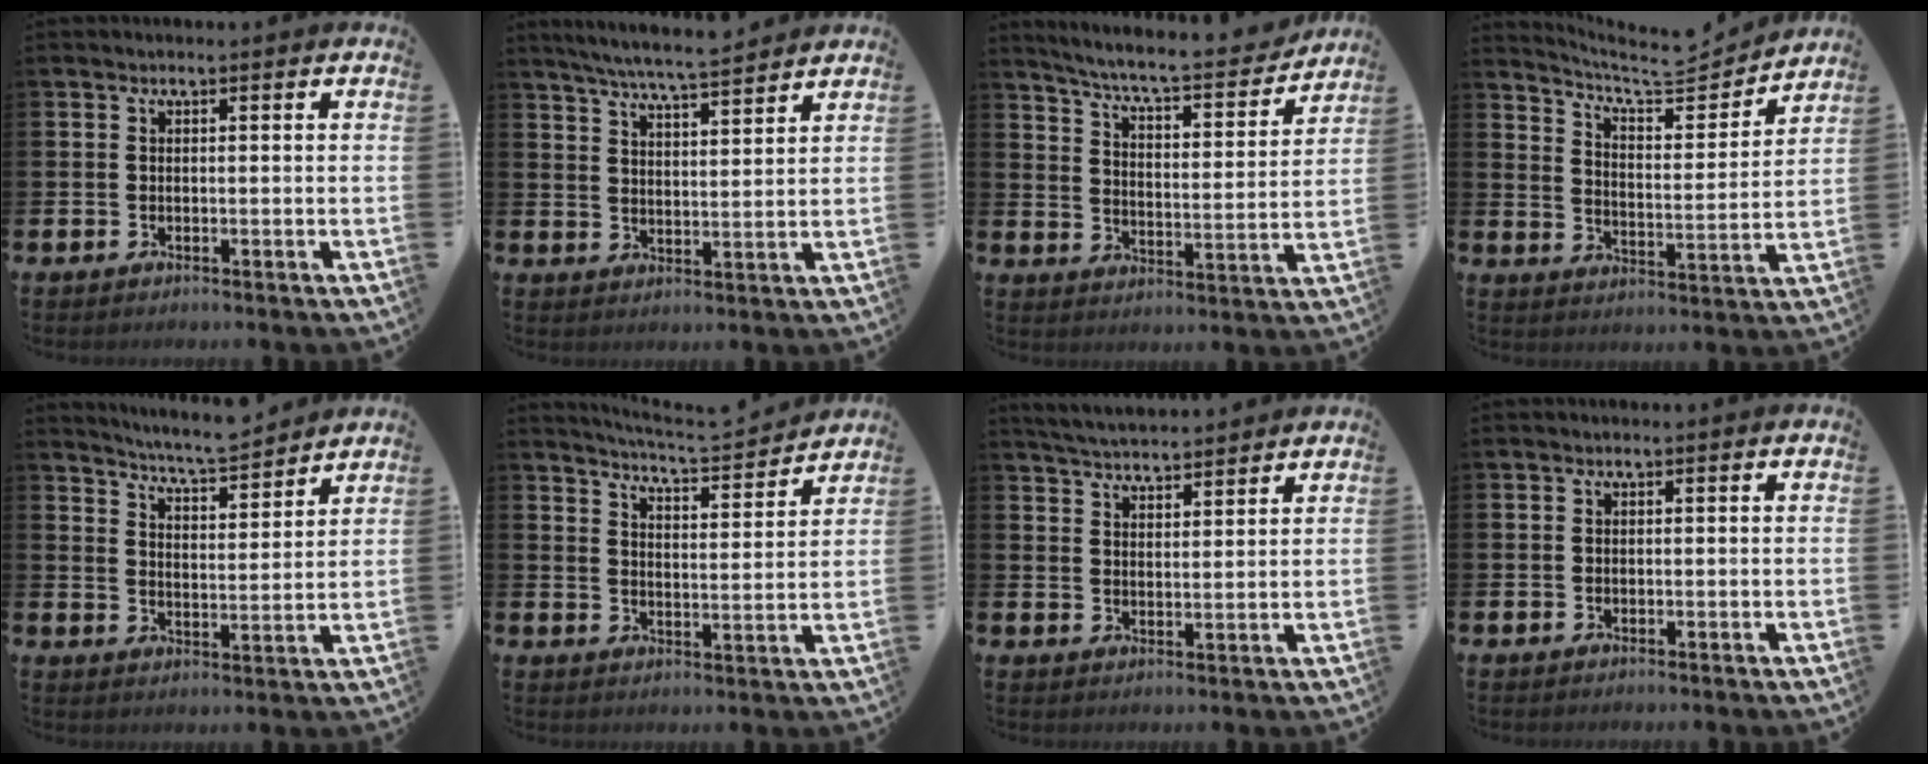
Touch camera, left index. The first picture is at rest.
{"total": 6.3, "force": [6.1, -0.1, 1.6], "torque": [-0.049, -0.035, 0.107]}
{"total": 7.3, "force": [6.8, 0.5, 2.6], "torque": [-0.073, -0.052, 0.112]}
{"total": 6.4, "force": [6.0, 1.3, 1.8], "torque": [-0.063, -0.044, 0.099]}
{"total": 6.3, "force": [6.3, -0.1, 0.9], "torque": [-0.037, -0.043, 0.110]}
{"total": 5.9, "force": [5.8, 0.1, 1.0], "torque": [-0.037, -0.043, 0.099]}
{"total": 4.8, "force": [4.8, 0.3, 0.2], "torque": [-0.015, -0.027, 0.086]}
{"total": 0.0}